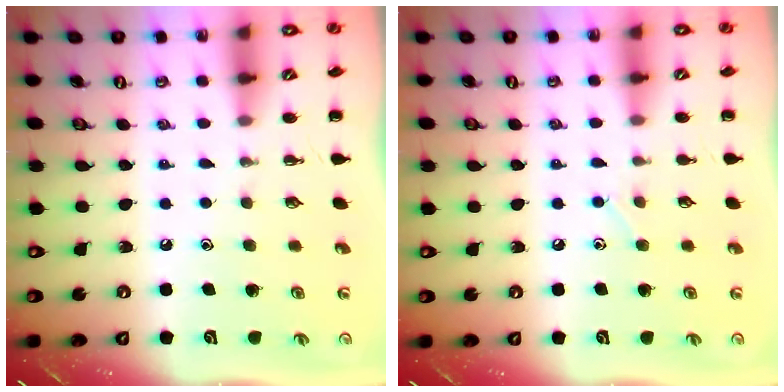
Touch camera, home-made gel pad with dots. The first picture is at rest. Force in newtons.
{"total": 4.7, "press": 4.5, "slide": 1.4}